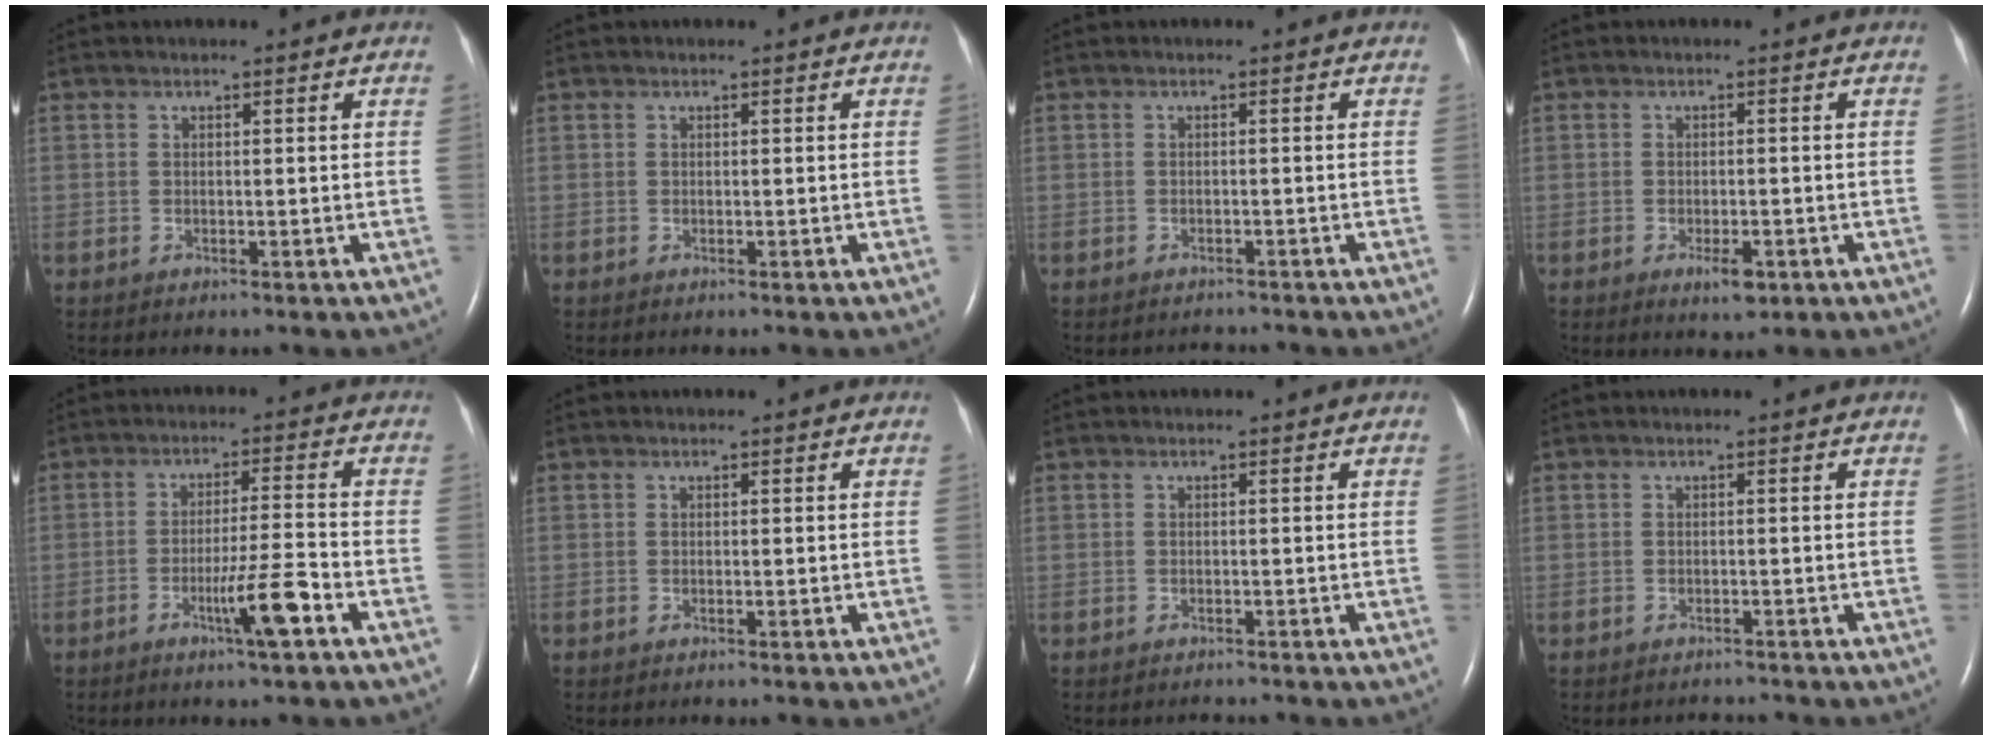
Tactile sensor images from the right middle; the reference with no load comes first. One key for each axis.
{"total": 0.0}
{"total": 1.8, "fx": -1.8, "fy": 0.4, "fz": -0.1, "tx": 0.001, "ty": -0.005, "tz": -0.021}
{"total": 2.9, "fx": -1.5, "fy": 1.0, "fz": 2.3, "tx": -0.038, "ty": -0.001, "tz": -0.018}
{"total": 7.0, "fx": -3.6, "fy": -0.5, "fz": 5.9, "tx": -0.103, "ty": -0.009, "tz": -0.064}
{"total": 0.0}
{"total": 1.0, "fx": -0.9, "fy": 0.2, "fz": 0.1, "tx": -0.004, "ty": -0.003, "tz": -0.011}
{"total": 1.5, "fx": -1.4, "fy": 0.3, "fz": -0.1, "tx": 0.001, "ty": -0.005, "tz": -0.017}